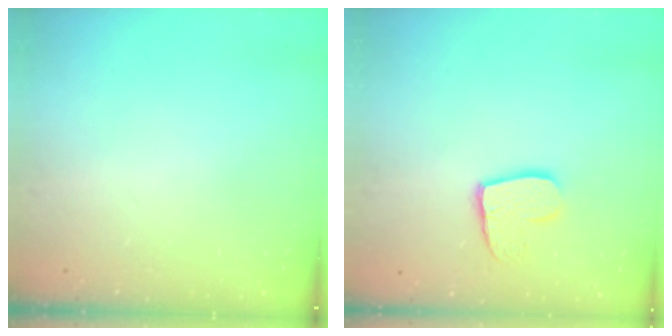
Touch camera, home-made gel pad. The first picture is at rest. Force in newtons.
{"total": 10.8, "press": 10.7, "slide": 0.7}